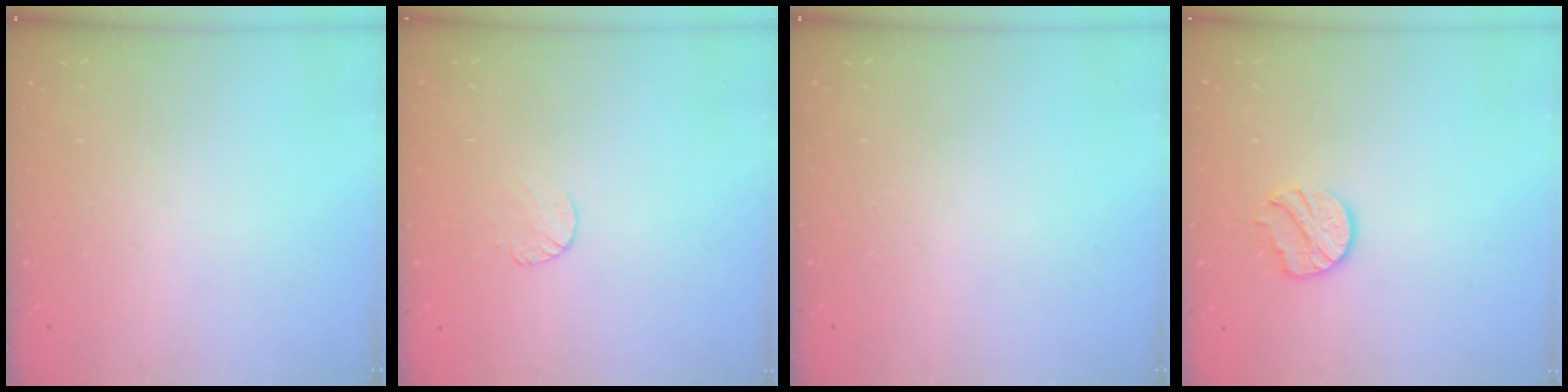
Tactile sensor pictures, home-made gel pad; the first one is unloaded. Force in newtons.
{"total": 5.0, "press": 5.0, "slide": 0.5}
{"total": 0.0}
{"total": 10.2, "press": 10.1, "slide": 0.7}